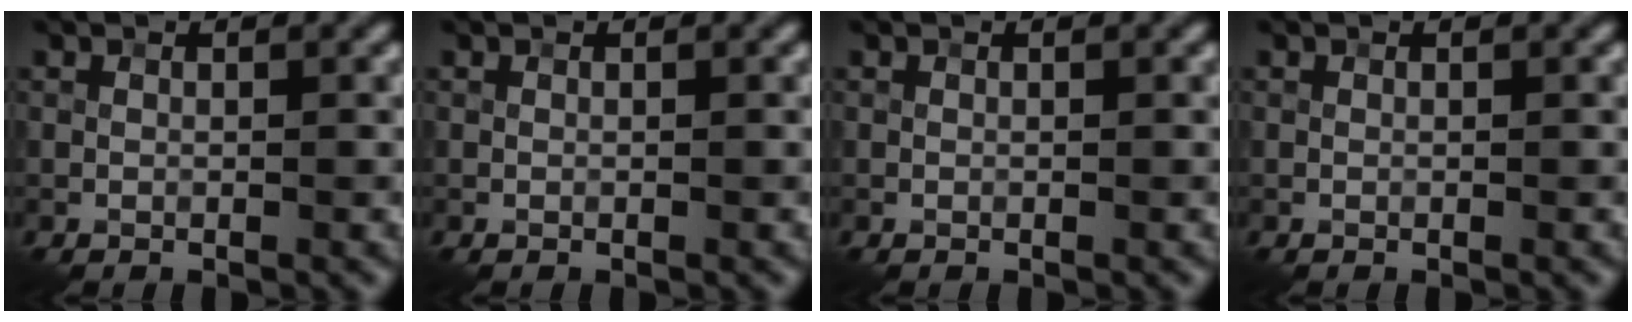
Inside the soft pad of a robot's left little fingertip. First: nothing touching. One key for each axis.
{"total": 0.0}
{"total": 0.0}
{"total": 0.0}